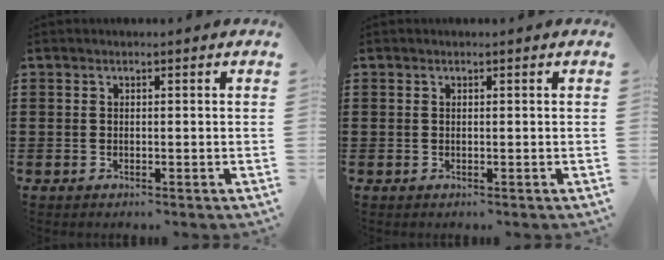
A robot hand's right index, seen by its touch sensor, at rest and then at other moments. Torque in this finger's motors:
{"motor_torque": [0.18, 0.31, 0.00, 0.00]}